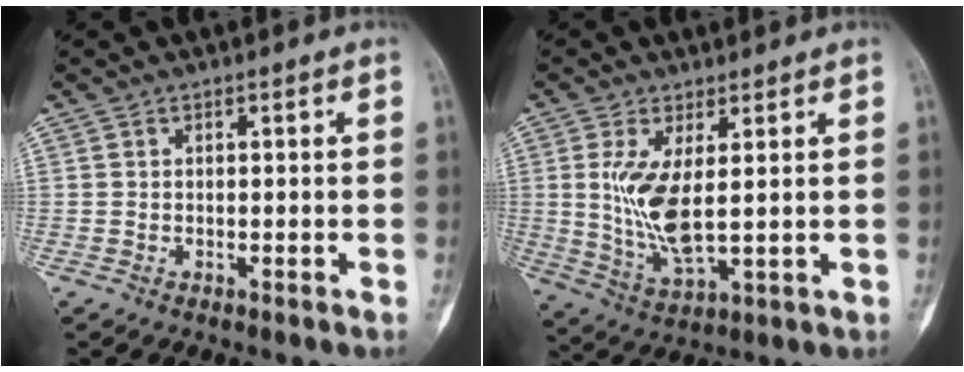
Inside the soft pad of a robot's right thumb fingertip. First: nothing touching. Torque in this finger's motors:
{"motor_torque": [0.03, 2.04, 1.27, 0.21, 0.36]}